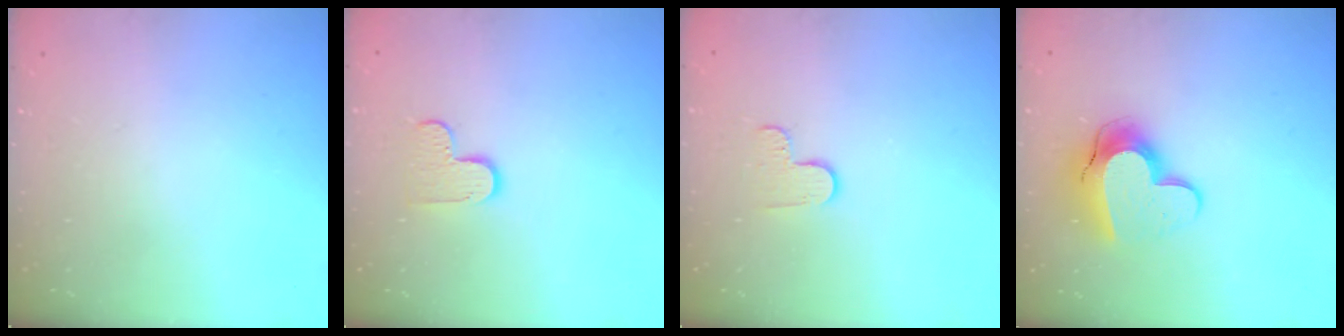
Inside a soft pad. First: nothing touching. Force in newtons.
{"total": 6.3, "press": 6.3, "slide": 0.4}
{"total": 5.4, "press": 5.4, "slide": 0.5}
{"total": 13.1, "press": 13.0, "slide": 1.2}